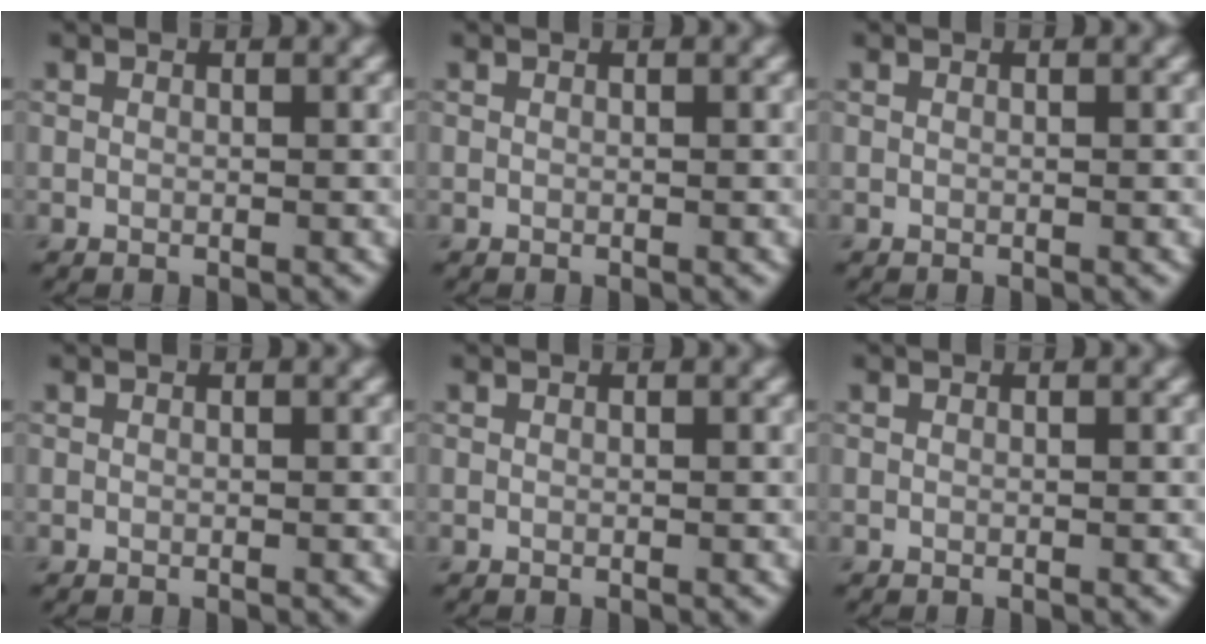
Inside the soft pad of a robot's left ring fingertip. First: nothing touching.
{"total": 0.0}
{"total": 0.0}
{"total": 0.0}
{"total": 0.0}
{"total": 0.0}